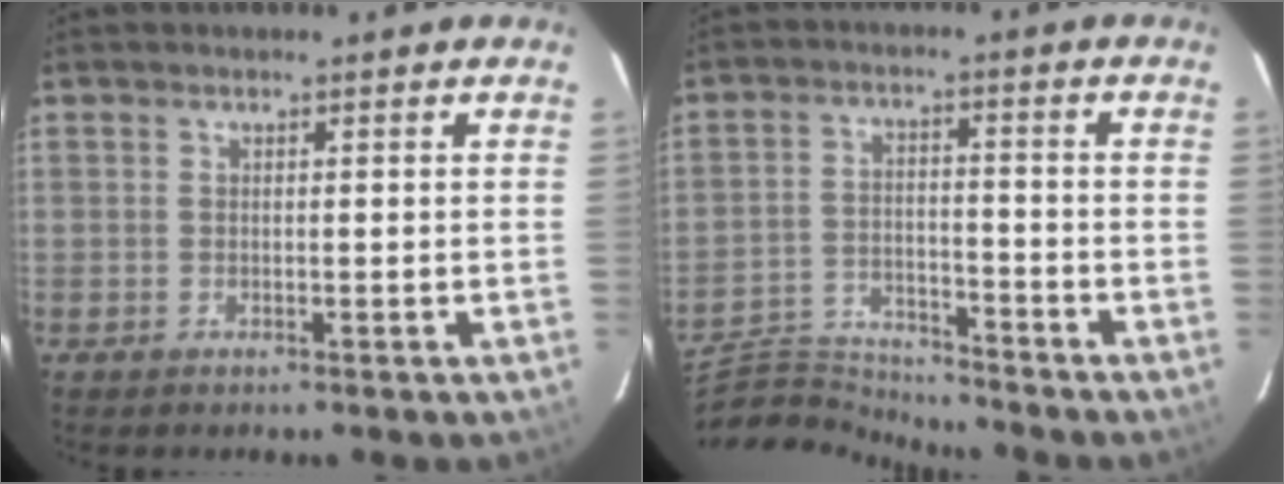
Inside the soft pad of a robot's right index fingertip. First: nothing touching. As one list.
[{"total": 9.2, "force": [-9.2, -0.3, -0.2], "torque": [-0.018, 0.011, -0.181]}]